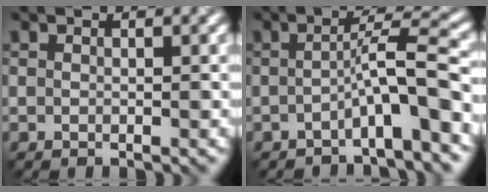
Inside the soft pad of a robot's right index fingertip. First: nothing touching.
{"total": 5.1, "force": [-1.8, 0.5, 4.8], "torque": [-0.073, 0.019, -0.042]}